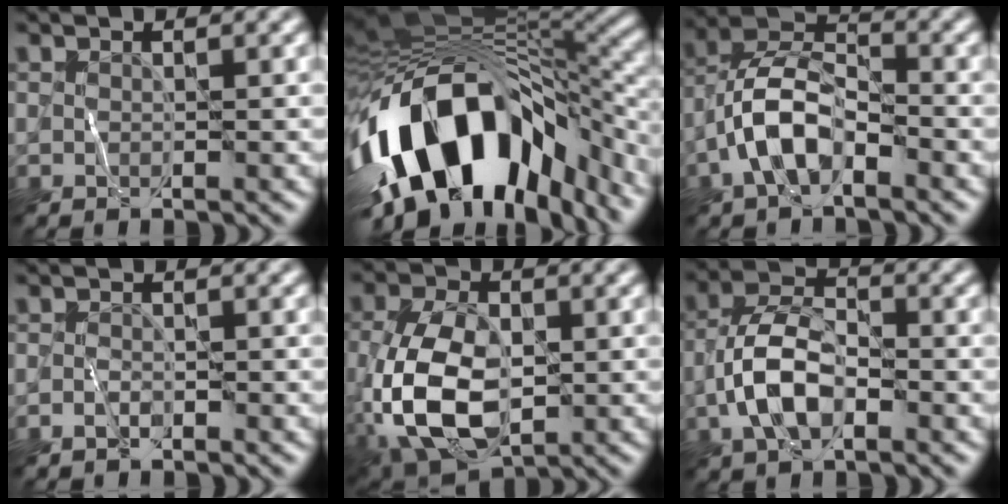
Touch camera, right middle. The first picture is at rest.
{"total": 17.0, "force": [-6.7, 9.3, 12.6], "torque": [-0.224, -0.021, -0.093]}
{"total": 6.0, "force": [-2.8, 2.9, 4.4], "torque": [-0.083, 0.014, -0.059]}
{"total": 0.9, "force": [-0.8, 0.3, 0.3], "torque": [-0.005, 0.004, -0.018]}
{"total": 10.6, "force": [-2.5, 6.1, 8.3], "torque": [-0.185, -0.011, -0.055]}
{"total": 5.7, "force": [-2.0, 2.9, 4.5], "torque": [-0.087, 0.010, -0.046]}